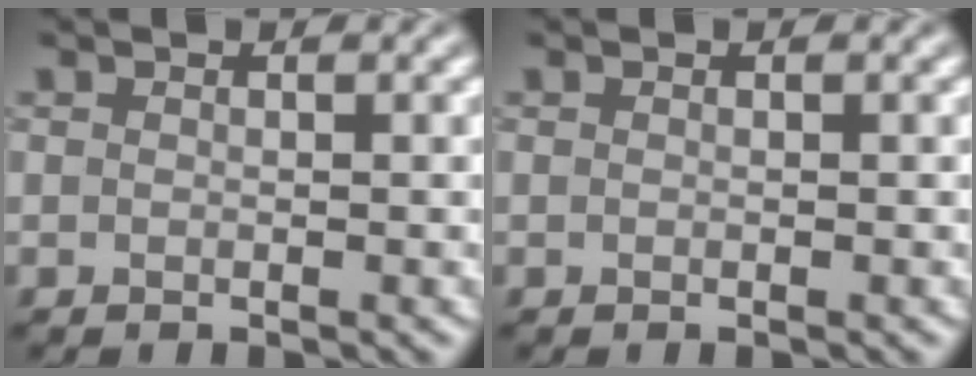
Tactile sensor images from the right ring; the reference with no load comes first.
{"total": 0.0}